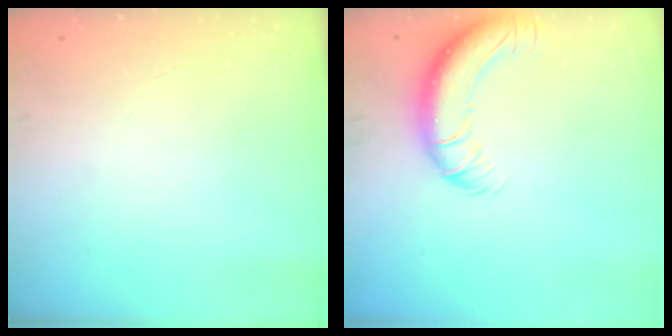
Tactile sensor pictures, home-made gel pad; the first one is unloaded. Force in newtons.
{"total": 11.2, "press": 10.8, "slide": 2.9}